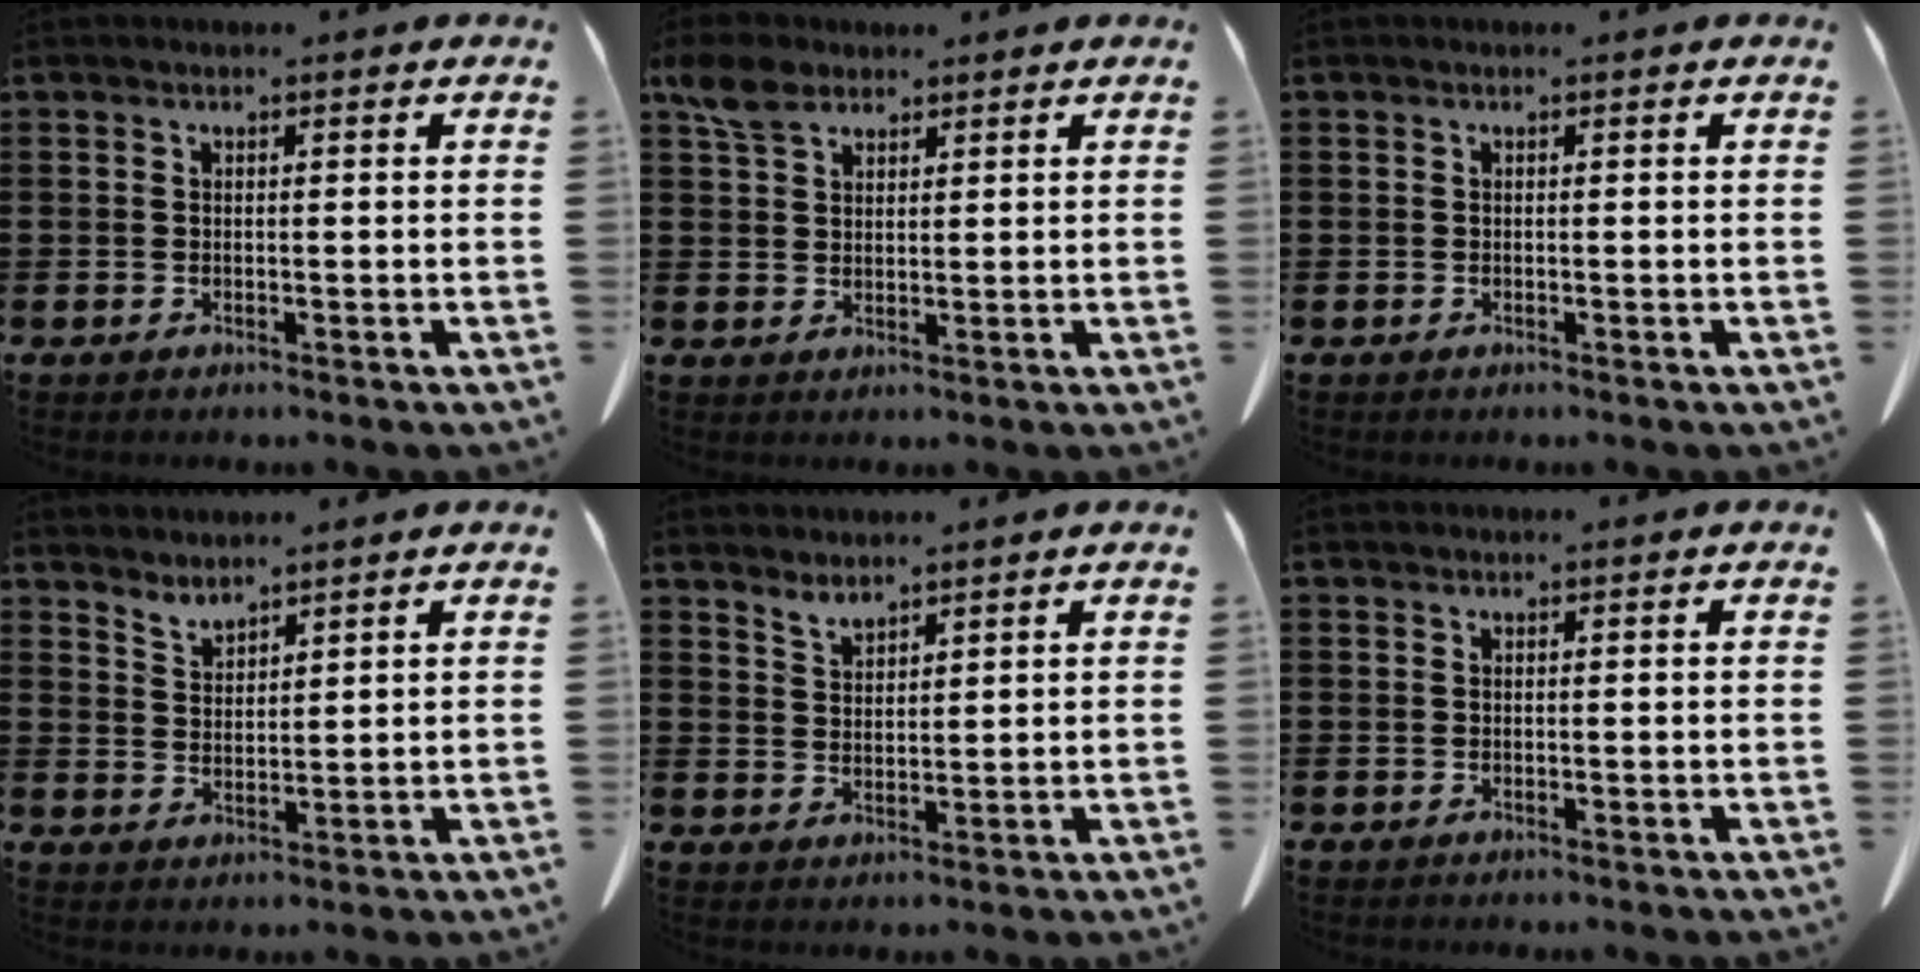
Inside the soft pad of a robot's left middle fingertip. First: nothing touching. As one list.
[{"total": 4.8, "force": [3.3, 2.9, 2.0], "torque": [-0.044, 0.003, 0.062]}, {"total": 0.0}, {"total": 2.9, "force": [2.9, 0.2, -0.2], "torque": [-0.006, -0.013, 0.056]}, {"total": 2.5, "force": [2.5, 0.3, 0.2], "torque": [-0.009, -0.007, 0.049]}, {"total": 0.0}]